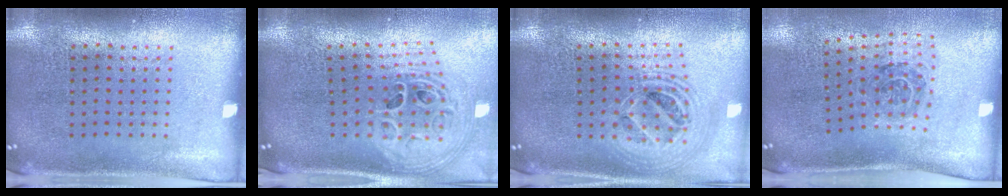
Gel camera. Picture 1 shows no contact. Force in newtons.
{"total": 2.9, "press": 2.0, "slide": 2.1}
{"total": 2.1, "press": 1.7, "slide": 1.3}
{"total": 1.3, "press": 1.1, "slide": 0.7}